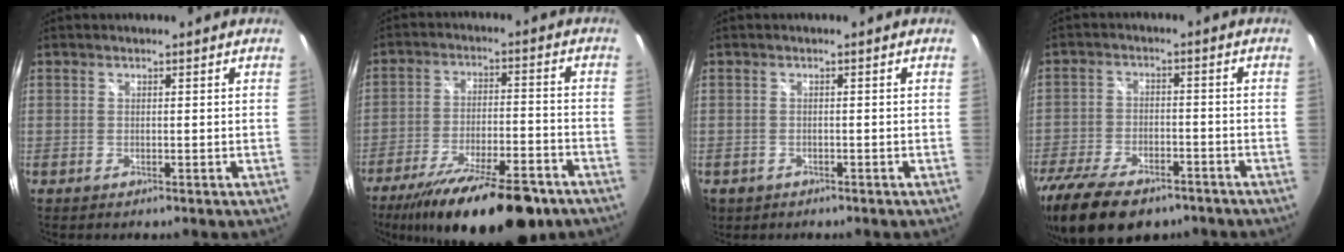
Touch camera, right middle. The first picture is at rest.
{"total": 21.1, "force": [-15.9, 5.7, 12.7], "torque": [-0.224, -0.042, -0.238]}
{"total": 3.4, "force": [-1.4, 2.8, 1.3], "torque": [-0.033, -0.007, -0.017]}
{"total": 19.1, "force": [-13.6, 8.8, 10.1], "torque": [-0.234, -0.038, -0.224]}